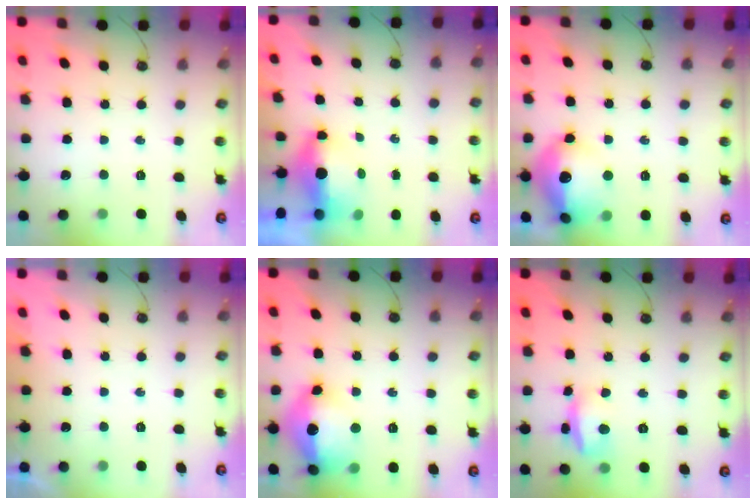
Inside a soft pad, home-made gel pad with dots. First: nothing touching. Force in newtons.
{"total": 14.2, "press": 7.5, "slide": 12.0}
{"total": 18.5, "press": 18.4, "slide": 1.5}
{"total": 0.0}
{"total": 17.5, "press": 17.4, "slide": 1.6}
{"total": 7.9, "press": 7.8, "slide": 1.3}